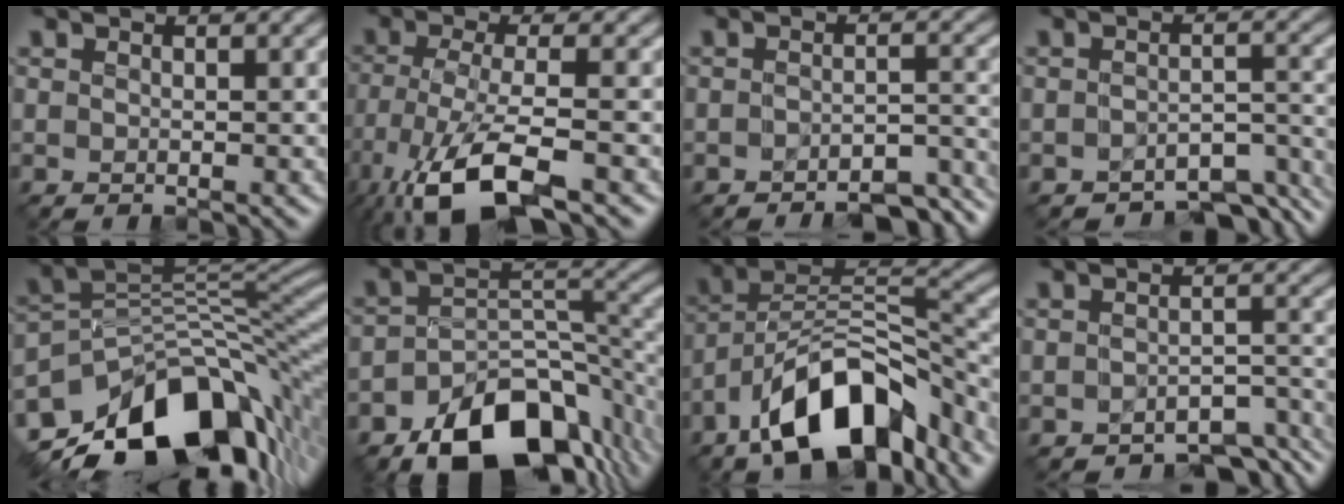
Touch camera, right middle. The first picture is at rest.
{"total": 8.7, "force": [-5.3, 2.3, 6.5], "torque": [-0.137, -0.015, -0.099]}
{"total": 4.8, "force": [-4.1, 1.1, 2.2], "torque": [-0.025, -0.001, -0.051]}
{"total": 5.1, "force": [-4.6, 1.5, 1.6], "torque": [-0.012, -0.010, -0.057]}
{"total": 14.4, "force": [-6.9, 8.4, 9.5], "torque": [-0.170, 0.004, -0.115]}
{"total": 11.9, "force": [-7.2, 6.5, 6.9], "torque": [-0.103, -0.015, -0.119]}
{"total": 11.6, "force": [-7.6, 4.7, 7.4], "torque": [-0.112, 0.009, -0.147]}
{"total": 4.9, "force": [-4.4, 1.5, 1.6], "torque": [-0.012, -0.010, -0.055]}